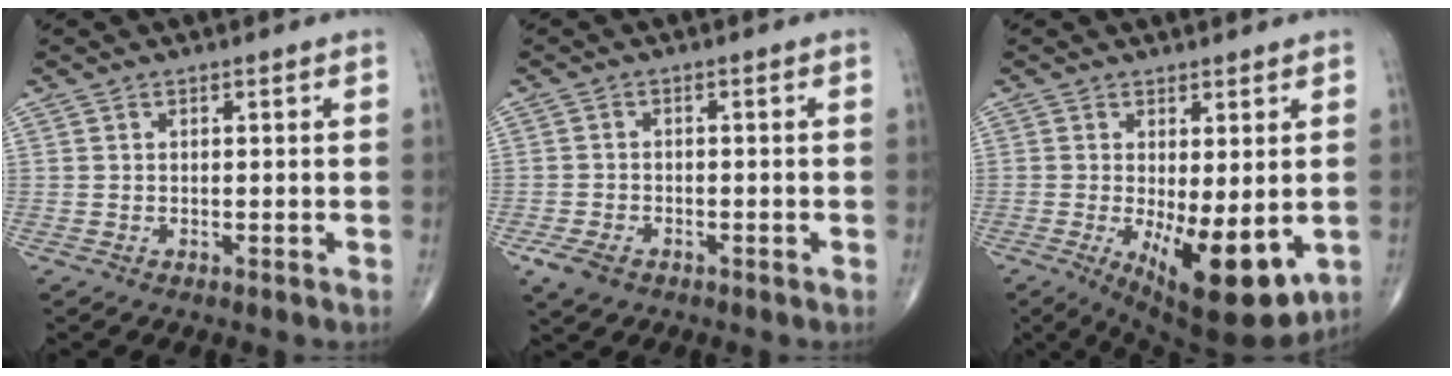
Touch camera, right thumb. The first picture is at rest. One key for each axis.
{"total": 4.1, "fx": -2.2, "fy": 2.6, "fz": 2.3, "tx": -0.050, "ty": 0.004, "tz": -0.035}
{"total": 13.2, "fx": -2.8, "fy": 4.9, "fz": 11.9, "tx": -0.170, "ty": -0.027, "tz": -0.022}